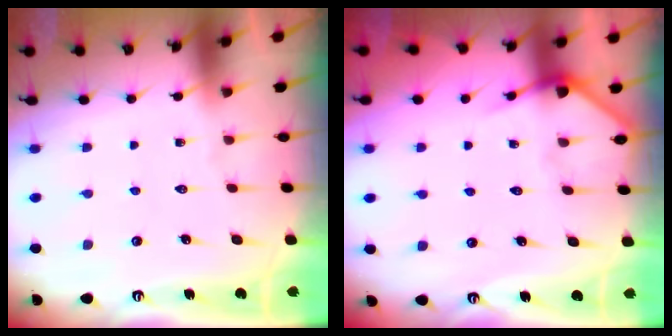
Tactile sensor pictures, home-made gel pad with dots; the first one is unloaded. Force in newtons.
{"total": 4.9, "press": 4.8, "slide": 0.2}